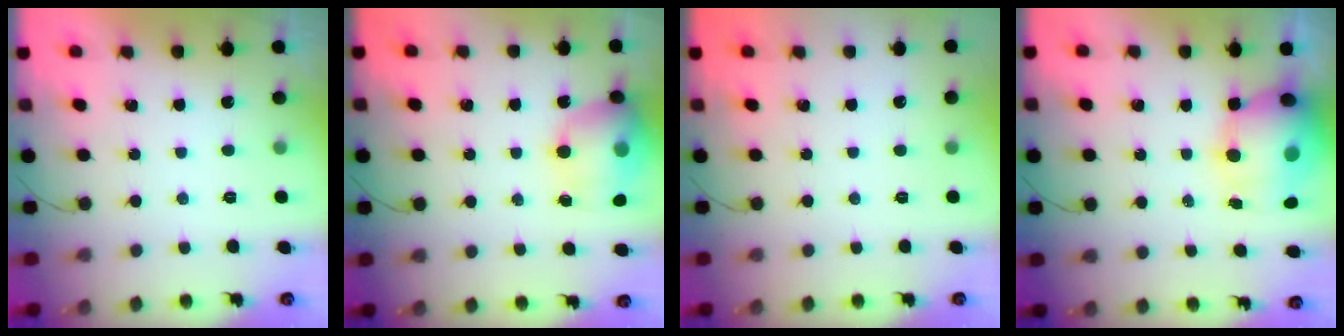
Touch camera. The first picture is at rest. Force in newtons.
{"total": 17.1, "press": 16.9, "slide": 2.9}
{"total": 0.0}
{"total": 15.3, "press": 14.8, "slide": 3.9}